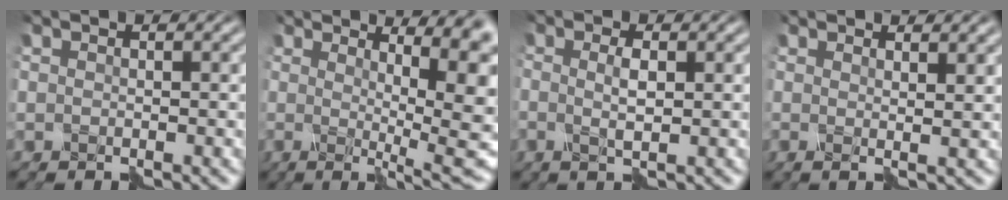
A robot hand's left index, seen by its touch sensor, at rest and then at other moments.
{"total": 10.6, "force": [1.9, 2.3, 10.2], "torque": [-0.092, 0.007, 0.027]}
{"total": 2.0, "force": [0.3, 0.5, 1.9], "torque": [-0.029, -0.001, 0.002]}
{"total": 2.1, "force": [1.6, 0.5, 1.3], "torque": [-0.011, 0.005, 0.002]}